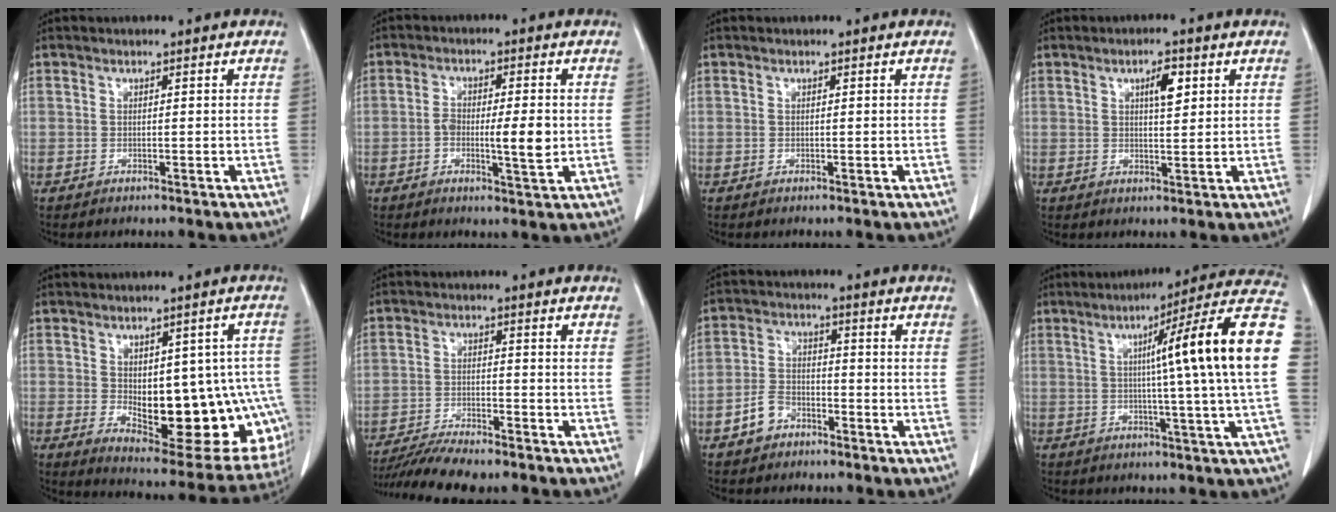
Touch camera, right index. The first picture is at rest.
{"total": 6.0, "force": [-0.7, 1.4, 5.8], "torque": [-0.100, 0.000, -0.012]}
{"total": 0.0}
{"total": 3.9, "force": [1.6, 1.1, 3.4], "torque": [-0.057, 0.001, 0.026]}
{"total": 19.7, "force": [-2.8, 9.3, 17.2], "torque": [-0.161, 0.017, -0.004]}
{"total": 9.2, "force": [-8.1, 0.7, 4.3], "torque": [-0.067, -0.016, -0.132]}
{"total": 5.0, "force": [-2.9, 3.5, 2.1], "torque": [-0.050, 0.013, -0.050]}
{"total": 18.6, "force": [2.2, -2.0, 18.4], "torque": [-0.231, 0.021, 0.016]}